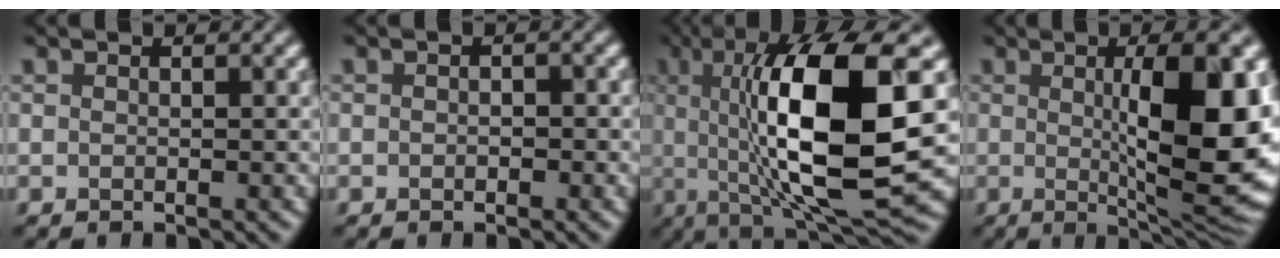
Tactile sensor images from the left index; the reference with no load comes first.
{"total": 0.7, "force": [-0.3, 0.4, 0.4], "torque": [-0.003, -0.005, -0.006]}
{"total": 13.9, "force": [0.8, 3.6, 13.4], "torque": [-0.196, -0.007, 0.012]}
{"total": 12.4, "force": [0.6, 3.5, 11.9], "torque": [-0.147, -0.006, 0.014]}